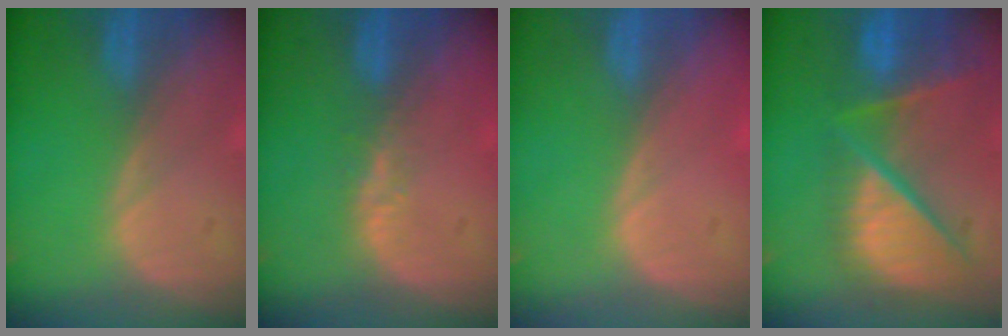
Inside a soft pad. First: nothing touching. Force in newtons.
{"total": 2.8, "press": 2.1, "slide": 1.8}
{"total": 0.6, "press": 0.0, "slide": 0.6}
{"total": 12.1, "press": 9.9, "slide": 7.0}